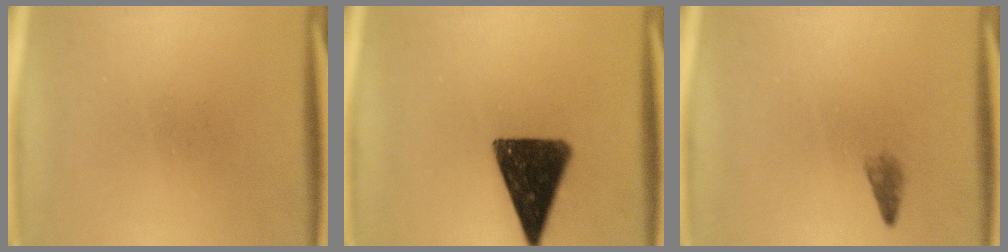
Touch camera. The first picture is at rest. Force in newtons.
{"total": 13.7}
{"total": 1.2}